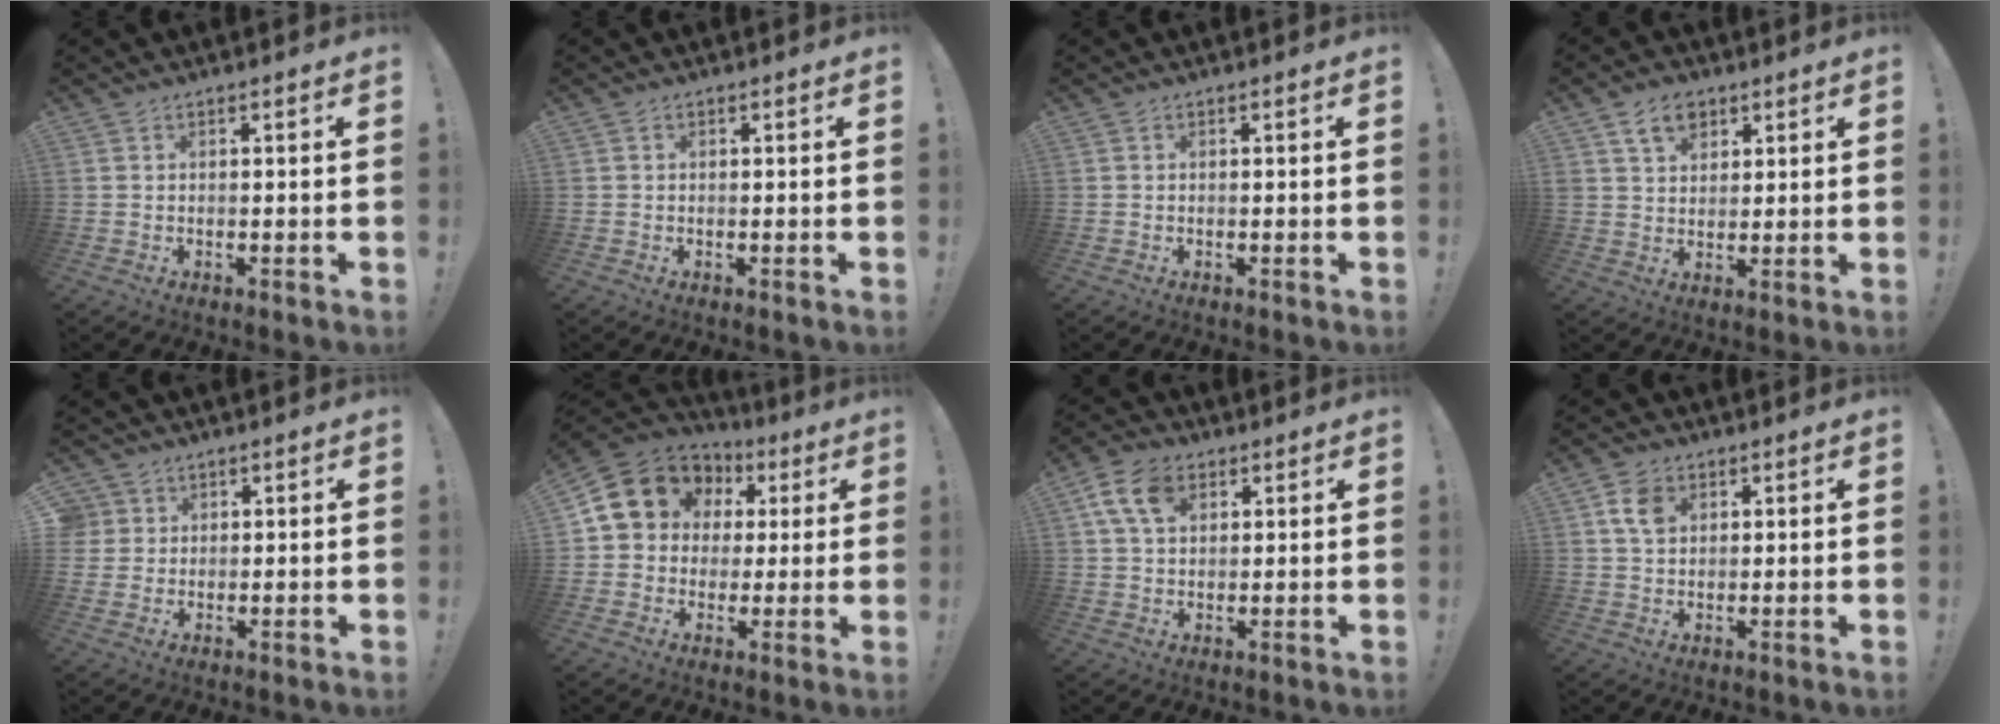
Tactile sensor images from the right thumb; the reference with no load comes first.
{"total": 0.0}
{"total": 0.0}
{"total": 8.0, "force": [4.6, 5.6, 3.4], "torque": [-0.053, -0.013, 0.087]}
{"total": 3.4, "force": [1.3, 3.1, 0.4], "torque": [-0.009, 0.000, 0.026]}
{"total": 13.0, "force": [5.0, 10.8, 5.1], "torque": [-0.072, -0.024, 0.105]}
{"total": 10.3, "force": [4.1, 7.0, 6.4], "torque": [-0.111, 0.000, 0.079]}
{"total": 6.6, "force": [2.3, 4.9, 3.8], "torque": [-0.063, 0.006, 0.046]}